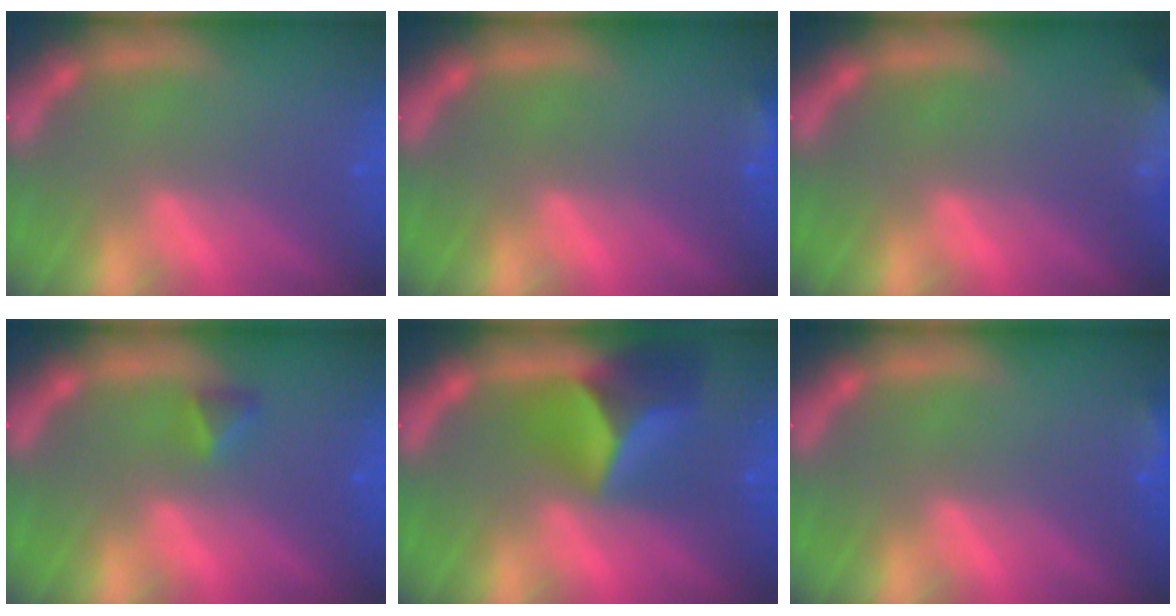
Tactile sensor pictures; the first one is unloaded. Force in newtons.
{"total": 1.4}
{"total": 7.9}
{"total": 1.4}
{"total": 6.4}
{"total": 1.4}